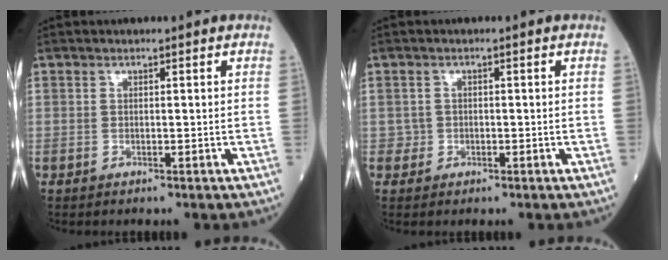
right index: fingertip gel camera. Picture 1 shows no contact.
{"total": 1.3, "force": [-0.3, 1.2, 0.0], "torque": [0.006, 0.006, -0.006]}